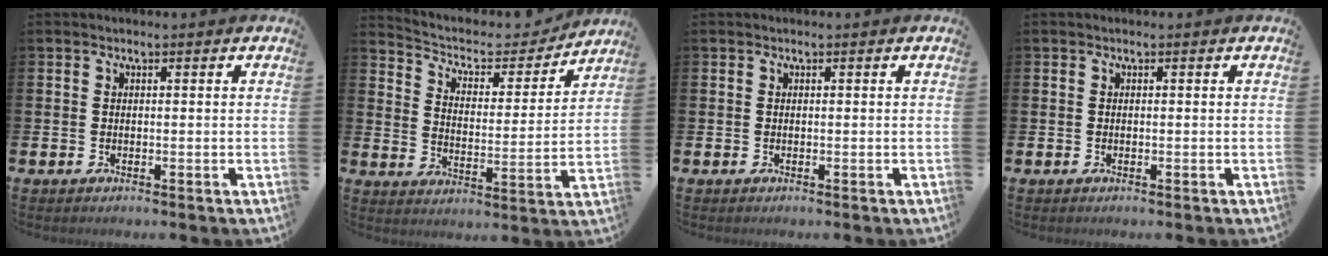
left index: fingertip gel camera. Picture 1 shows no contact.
{"total": 6.0, "force": [5.5, 2.1, 1.3], "torque": [-0.054, -0.043, 0.088]}
{"total": 0.0}
{"total": 0.0}